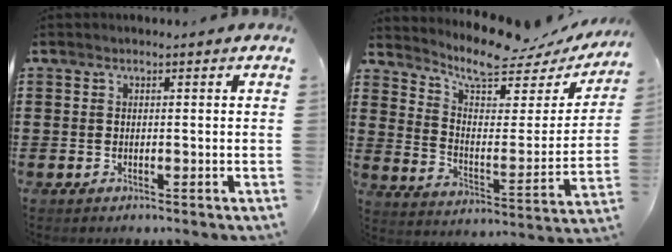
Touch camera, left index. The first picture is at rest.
{"total": 8.2, "force": [7.2, 1.6, 3.6], "torque": [-0.094, -0.047, 0.125]}